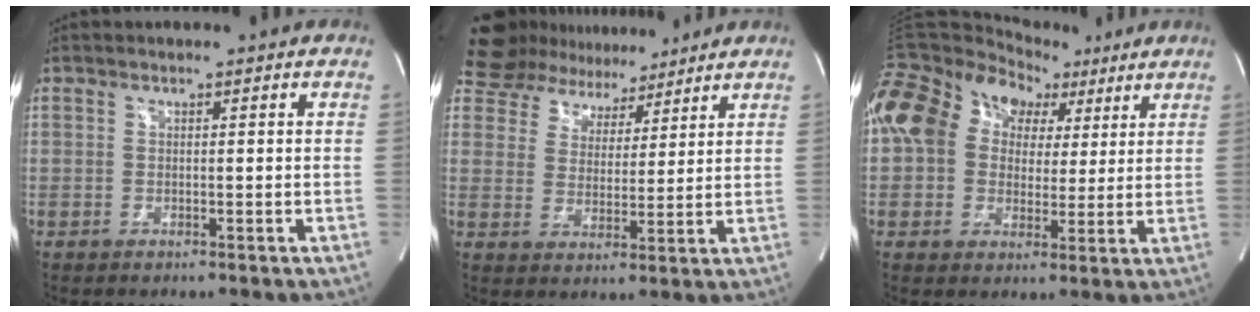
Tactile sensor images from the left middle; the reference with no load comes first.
{"total": 12.6, "force": [10.9, 5.7, 2.9], "torque": [-0.050, 0.023, 0.171]}
{"total": 19.5, "force": [7.0, 14.2, 11.3], "torque": [-0.240, 0.092, 0.122]}